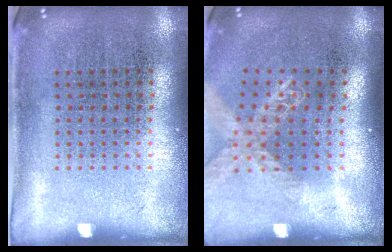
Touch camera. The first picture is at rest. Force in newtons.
{"total": 1.5, "press": 1.2, "slide": 0.8}